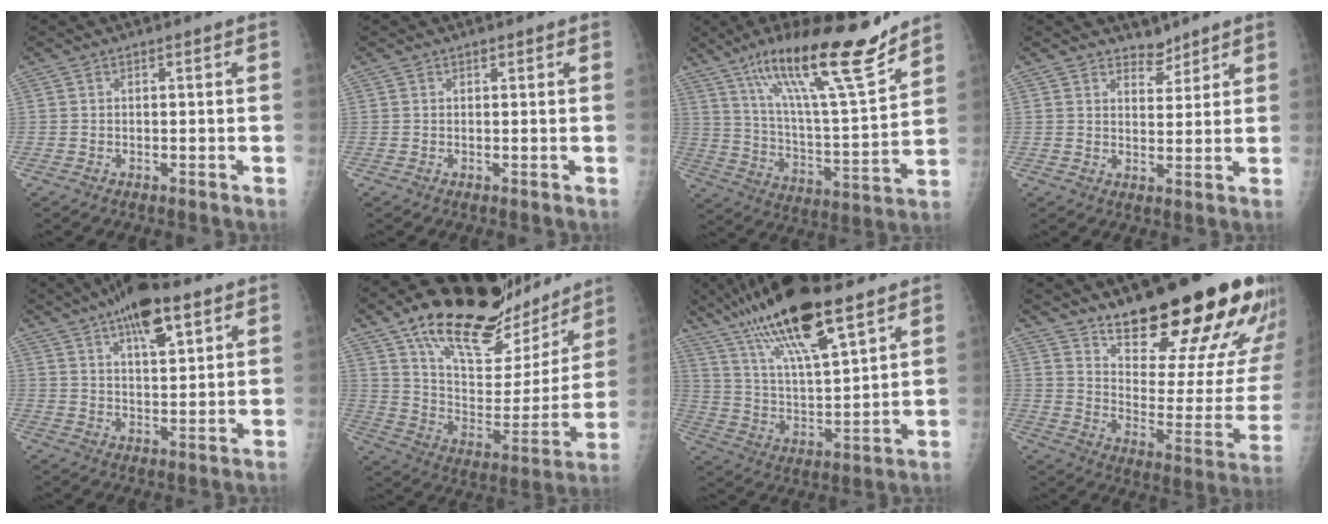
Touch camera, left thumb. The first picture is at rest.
{"total": 0.6, "force": [0.4, 0.3, 0.2], "torque": [-0.001, -0.003, 0.004]}
{"total": 21.7, "force": [15.3, 3.2, 15.1], "torque": [-0.229, -0.074, 0.262]}
{"total": 3.5, "force": [3.1, 1.6, 0.4], "torque": [0.013, -0.025, 0.049]}
{"total": 12.1, "force": [7.1, 4.4, 8.8], "torque": [-0.118, -0.023, 0.113]}
{"total": 29.5, "force": [20.0, 12.9, 17.4], "torque": [-0.229, -0.050, 0.318]}
{"total": 21.7, "force": [14.2, 5.4, 15.5], "torque": [-0.276, -0.040, 0.260]}
{"total": 27.2, "force": [18.9, 7.2, 18.2], "torque": [-0.222, -0.113, 0.274]}